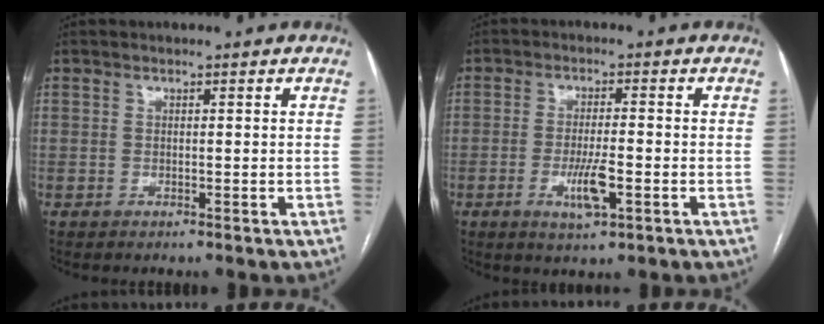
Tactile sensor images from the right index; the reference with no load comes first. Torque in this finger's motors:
{"motor_torque": [0.55, -0.16, 0.17, 0.07]}